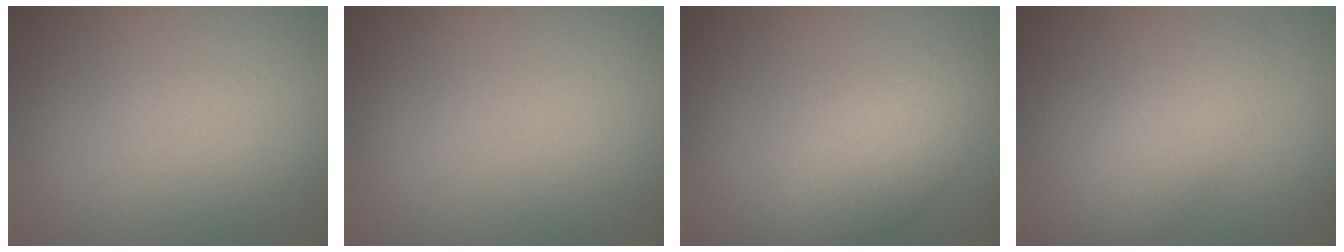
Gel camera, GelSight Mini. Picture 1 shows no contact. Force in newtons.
{"total": 0.0}
{"total": 4.0, "press": 3.9, "slide": 0.1}
{"total": 3.4, "press": 3.4, "slide": 0.1}